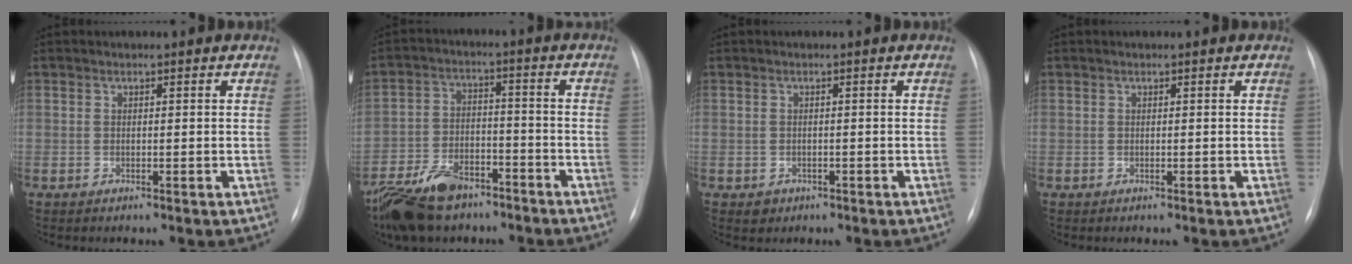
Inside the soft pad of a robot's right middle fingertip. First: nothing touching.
{"total": 12.6, "force": [-9.0, 6.2, 6.2], "torque": [-0.121, -0.005, -0.154]}
{"total": 1.4, "force": [-0.7, 1.2, 0.1], "torque": [0.000, 0.004, -0.007]}
{"total": 0.0}